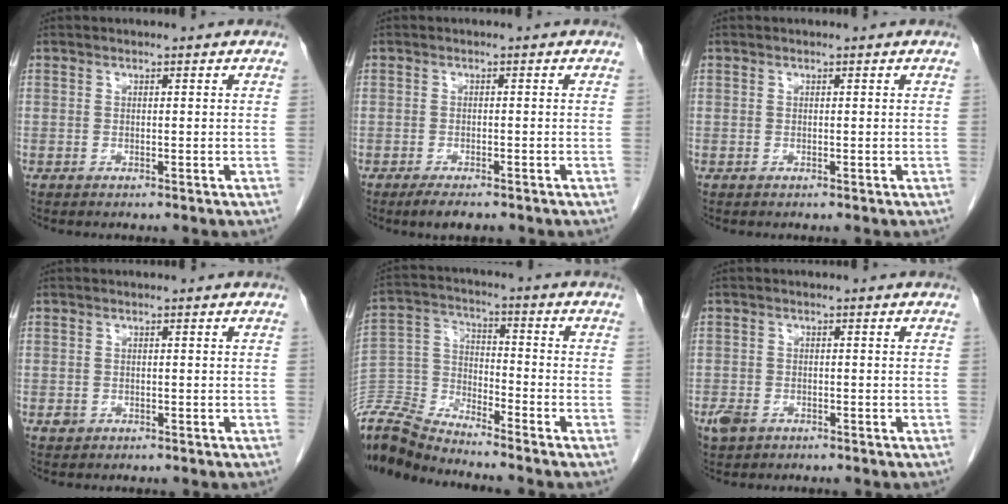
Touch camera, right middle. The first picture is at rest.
{"total": 3.0, "force": [-2.3, 0.7, 1.8], "torque": [-0.036, -0.008, -0.033]}
{"total": 0.0}
{"total": 0.8, "force": [-0.3, 0.7, 0.3], "torque": [-0.005, 0.002, -0.002]}
{"total": 12.1, "force": [-12.1, -0.1, 1.0], "torque": [-0.027, 0.025, -0.242]}
{"total": 3.0, "force": [-1.8, 2.0, 1.4], "torque": [-0.029, 0.000, -0.028]}